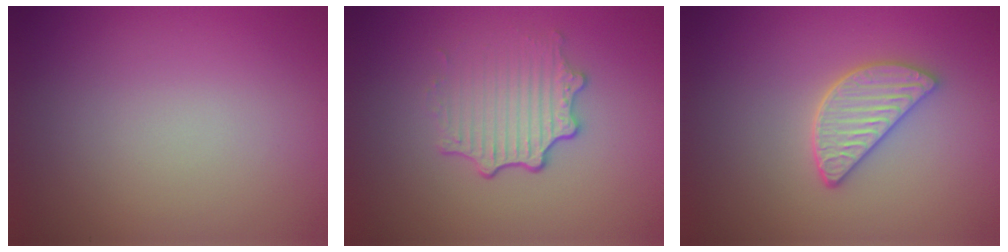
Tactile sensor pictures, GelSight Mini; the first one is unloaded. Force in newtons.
{"total": 3.4, "press": 2.7, "slide": 2.1}
{"total": 3.5, "press": 3.1, "slide": 1.6}